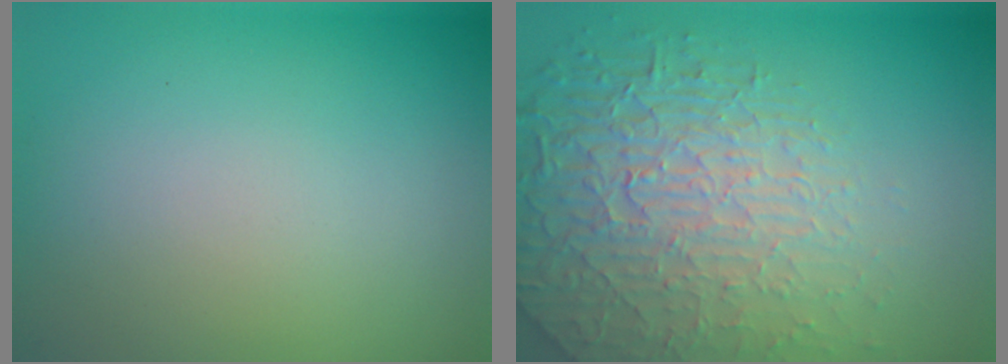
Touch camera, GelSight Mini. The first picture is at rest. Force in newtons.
{"total": 5.9, "press": 5.0, "slide": 3.0}